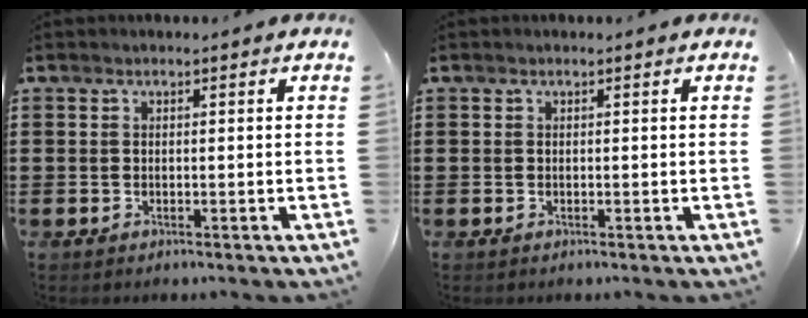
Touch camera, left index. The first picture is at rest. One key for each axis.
{"total": 0.0}